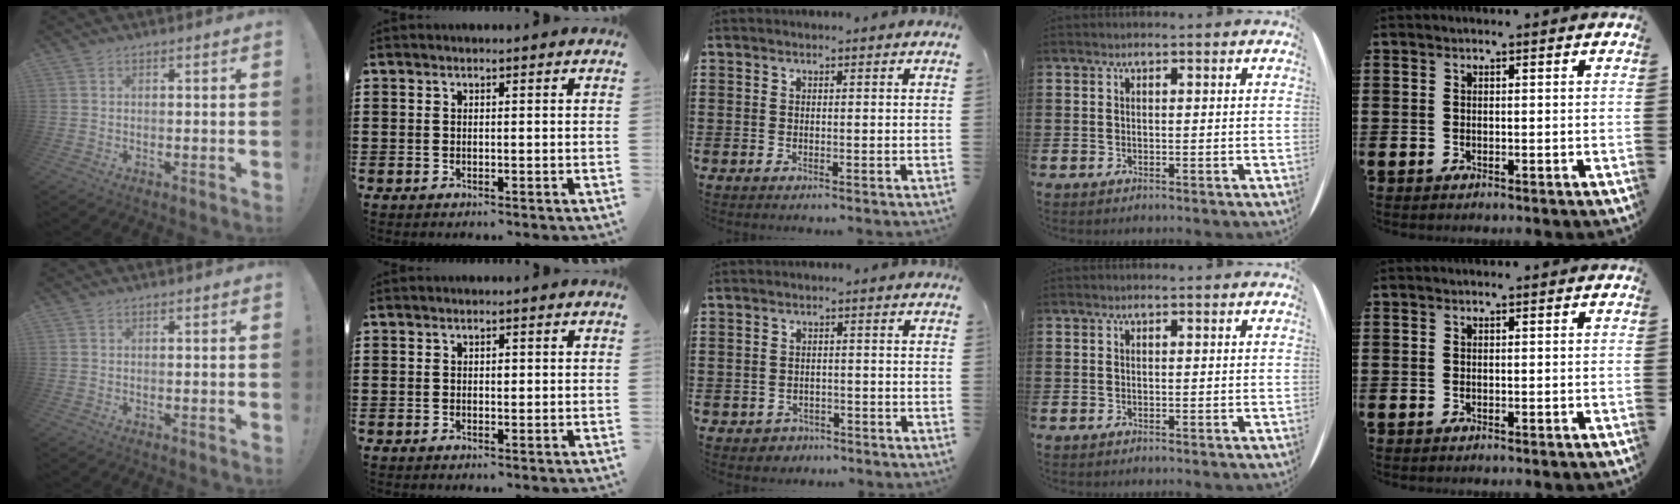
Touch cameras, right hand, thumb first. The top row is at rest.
{"index": {"total": 0.7, "force": [0.1, 0.4, 0.5], "torque": [-0.011, 0.000, 0.002]}, "middle": {"total": 1.6, "force": [-1.3, 0.8, -0.1], "torque": [-0.004, 0.003, -0.032]}}